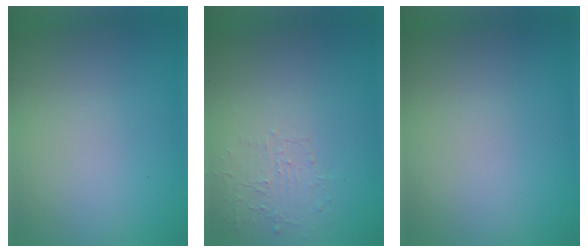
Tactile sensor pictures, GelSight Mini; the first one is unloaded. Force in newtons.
{"total": 1.5, "press": 0.1, "slide": 1.5}
{"total": 0.0}